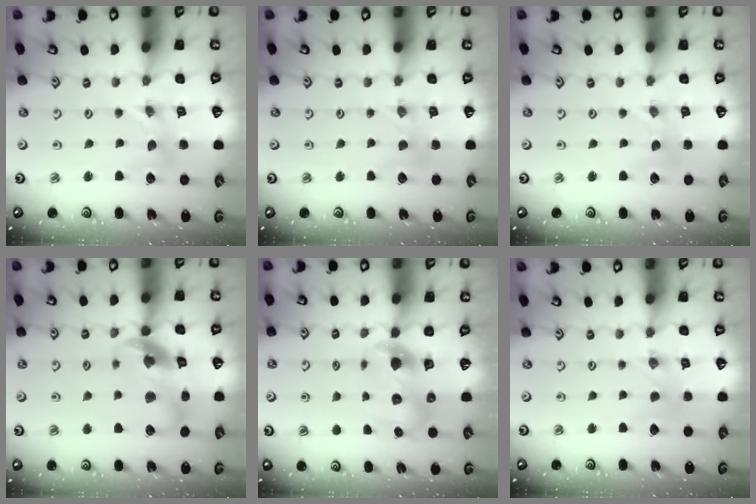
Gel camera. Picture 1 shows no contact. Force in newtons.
{"total": 1.3, "press": 1.2, "slide": 0.3}
{"total": 0.0}
{"total": 13.4, "press": 13.3, "slide": 1.8}
{"total": 5.6, "press": 5.6, "slide": 0.5}
{"total": 0.0}